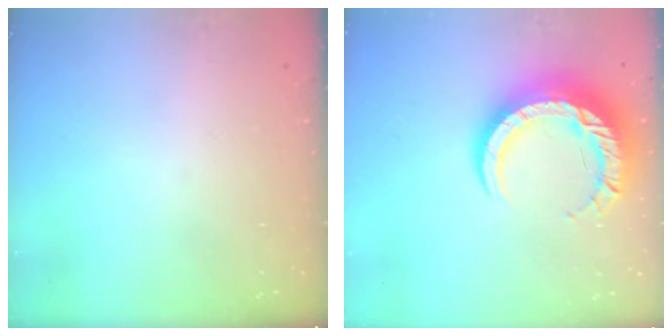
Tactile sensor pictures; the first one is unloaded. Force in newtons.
{"total": 15.7, "press": 15.6, "slide": 1.4}